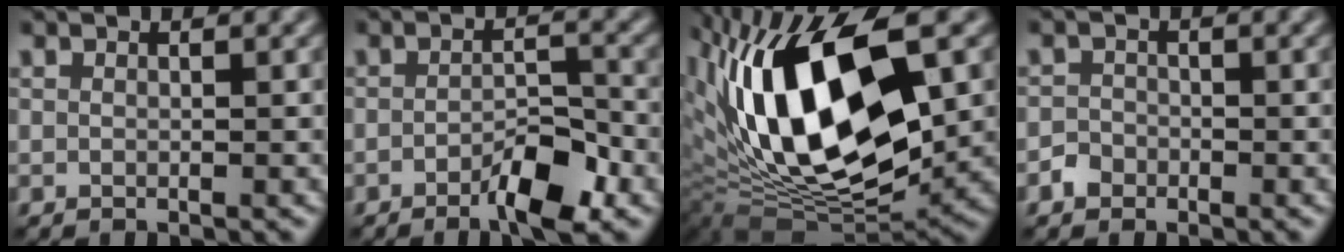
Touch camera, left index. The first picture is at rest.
{"total": 4.5, "force": [-2.3, 1.3, 3.6], "torque": [-0.058, 0.002, -0.038]}
{"total": 16.5, "force": [3.5, 7.5, 14.3], "torque": [-0.256, 0.008, 0.055]}
{"total": 1.3, "force": [-0.8, 1.0, 0.1], "torque": [0.005, 0.004, -0.015]}